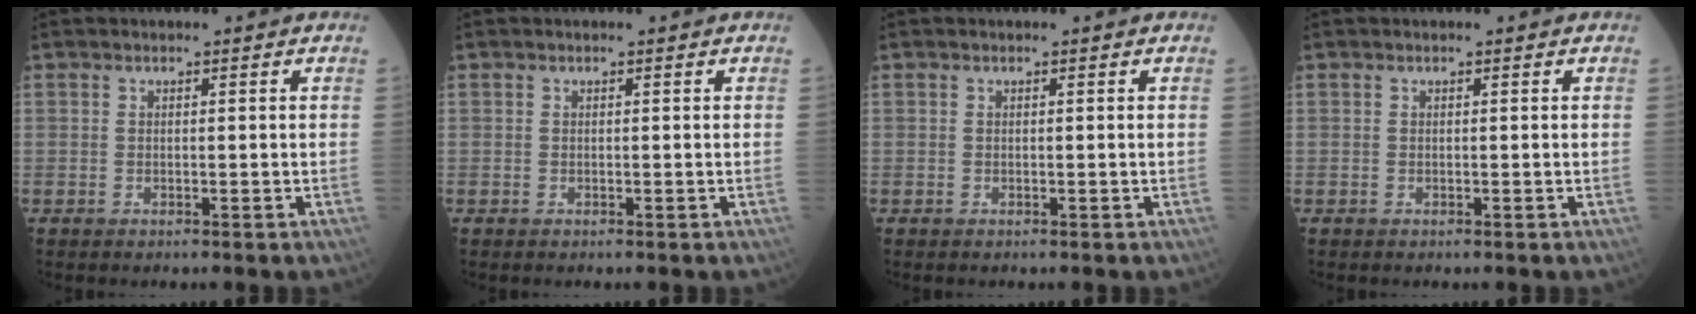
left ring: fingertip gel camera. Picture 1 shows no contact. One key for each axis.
{"total": 0.0}
{"total": 0.0}
{"total": 0.0}